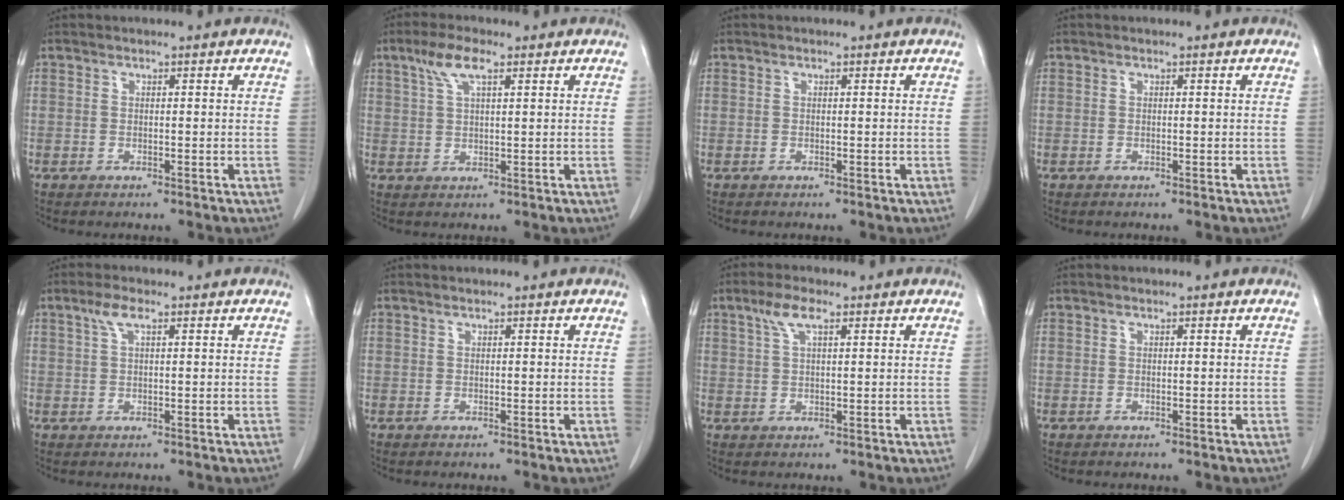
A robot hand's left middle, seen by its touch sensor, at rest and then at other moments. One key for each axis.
{"total": 5.0, "fx": 2.8, "fy": 1.1, "fz": 4.0, "tx": -0.086, "ty": 0.012, "tz": 0.056}
{"total": 0.0}
{"total": 0.0}
{"total": 2.7, "fx": 1.4, "fy": 0.6, "fz": 2.2, "tx": -0.050, "ty": 0.011, "tz": 0.029}
{"total": 0.0}
{"total": 3.8, "fx": 2.0, "fy": 0.9, "fz": 3.1, "tx": -0.069, "ty": 0.011, "tz": 0.042}
{"total": 0.0}